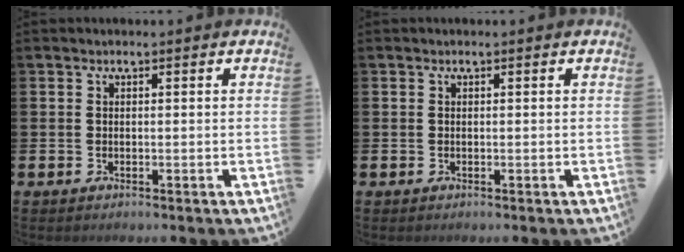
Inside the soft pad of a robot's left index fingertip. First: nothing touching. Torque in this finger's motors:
{"motor_torque": [-0.06, 0.05, 0.00, 0.01]}